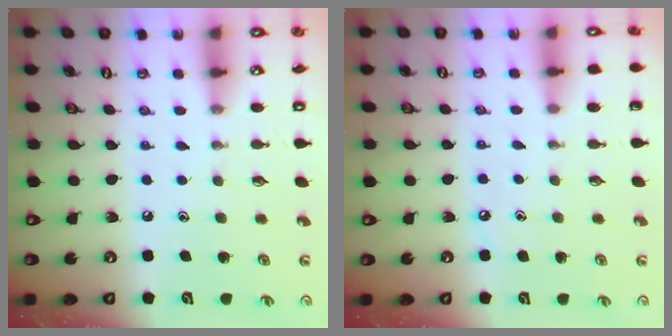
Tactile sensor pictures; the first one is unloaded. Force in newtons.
{"total": 2.4, "press": 2.4, "slide": 0.3}